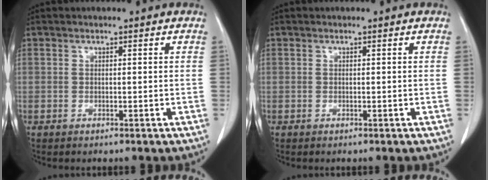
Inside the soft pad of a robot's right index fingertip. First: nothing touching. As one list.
[{"total": 0.0}]